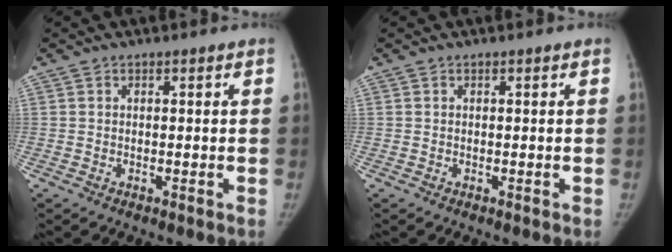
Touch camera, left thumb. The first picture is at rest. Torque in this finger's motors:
{"motor_torque": [0.02, 0.00, 0.26, -0.20, 0.00]}